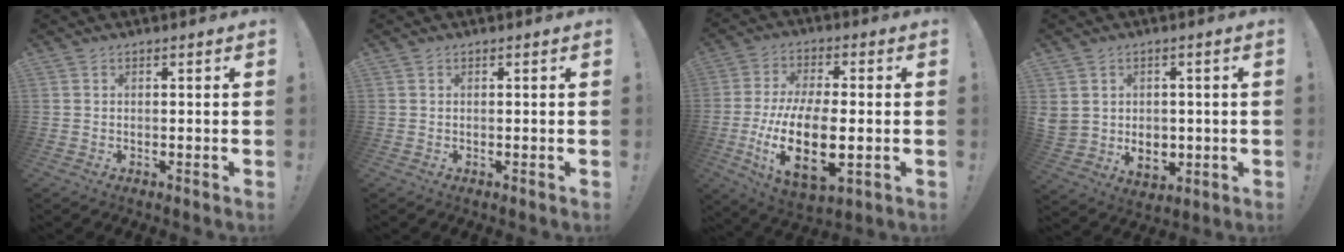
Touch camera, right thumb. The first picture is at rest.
{"total": 0.0}
{"total": 19.4, "force": [-3.4, 8.8, 16.9], "torque": [-0.314, -0.004, -0.049]}
{"total": 7.0, "force": [1.2, 6.1, 3.1], "torque": [-0.050, -0.010, 0.032]}